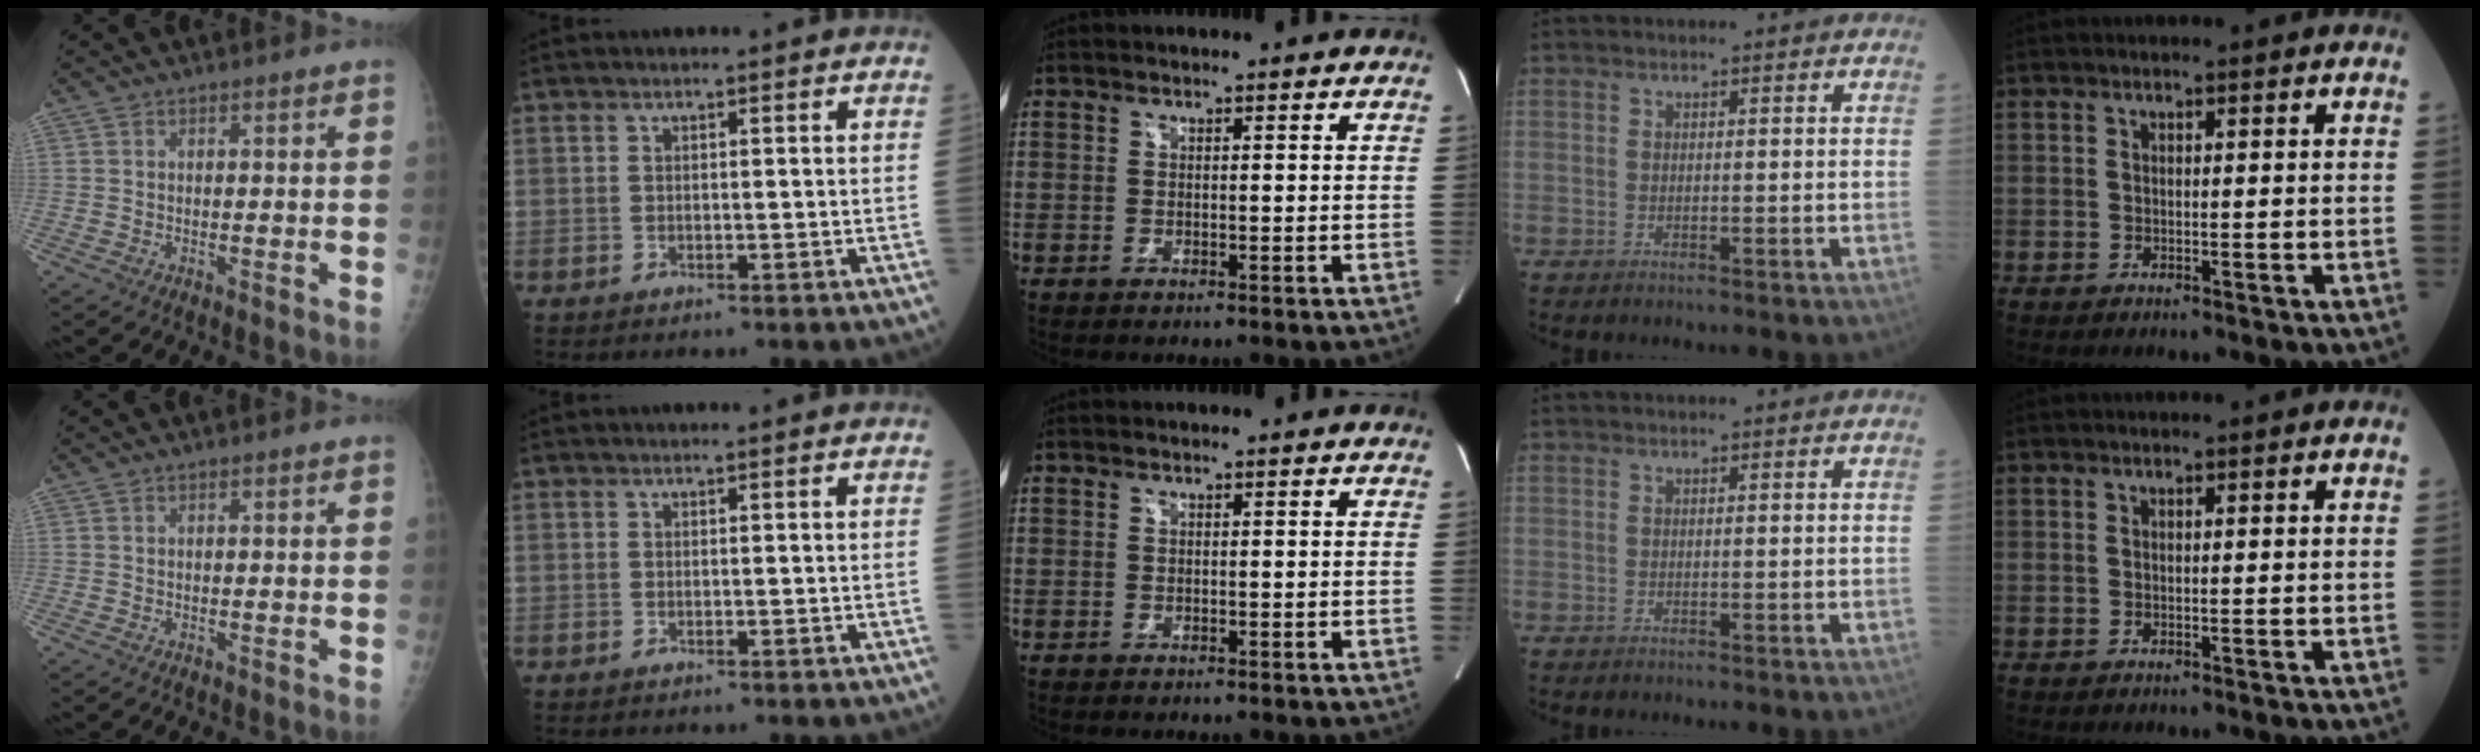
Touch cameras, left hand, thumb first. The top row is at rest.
{}